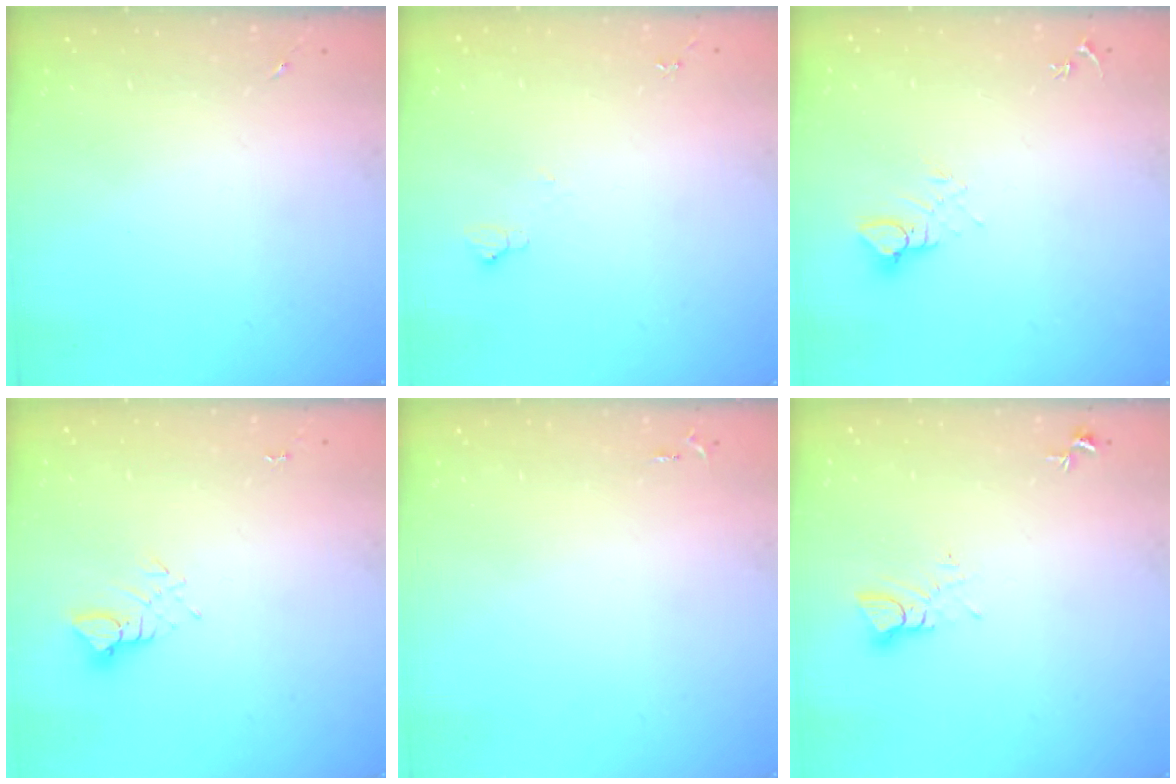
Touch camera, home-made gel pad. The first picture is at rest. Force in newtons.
{"total": 4.9, "press": 4.8, "slide": 0.7}
{"total": 5.5, "press": 5.5, "slide": 0.4}
{"total": 3.1, "press": 3.1, "slide": 0.2}
{"total": 2.6, "press": 2.6, "slide": 0.3}
{"total": 3.9, "press": 3.9, "slide": 0.2}